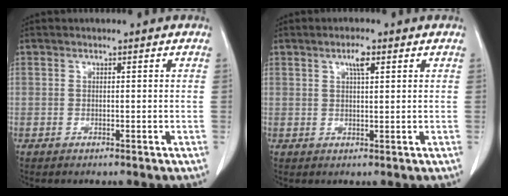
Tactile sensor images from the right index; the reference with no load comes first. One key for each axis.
{"total": 2.6, "fx": 1.3, "fy": 0.5, "fz": 2.2, "tx": -0.042, "ty": 0.002, "tz": 0.022}